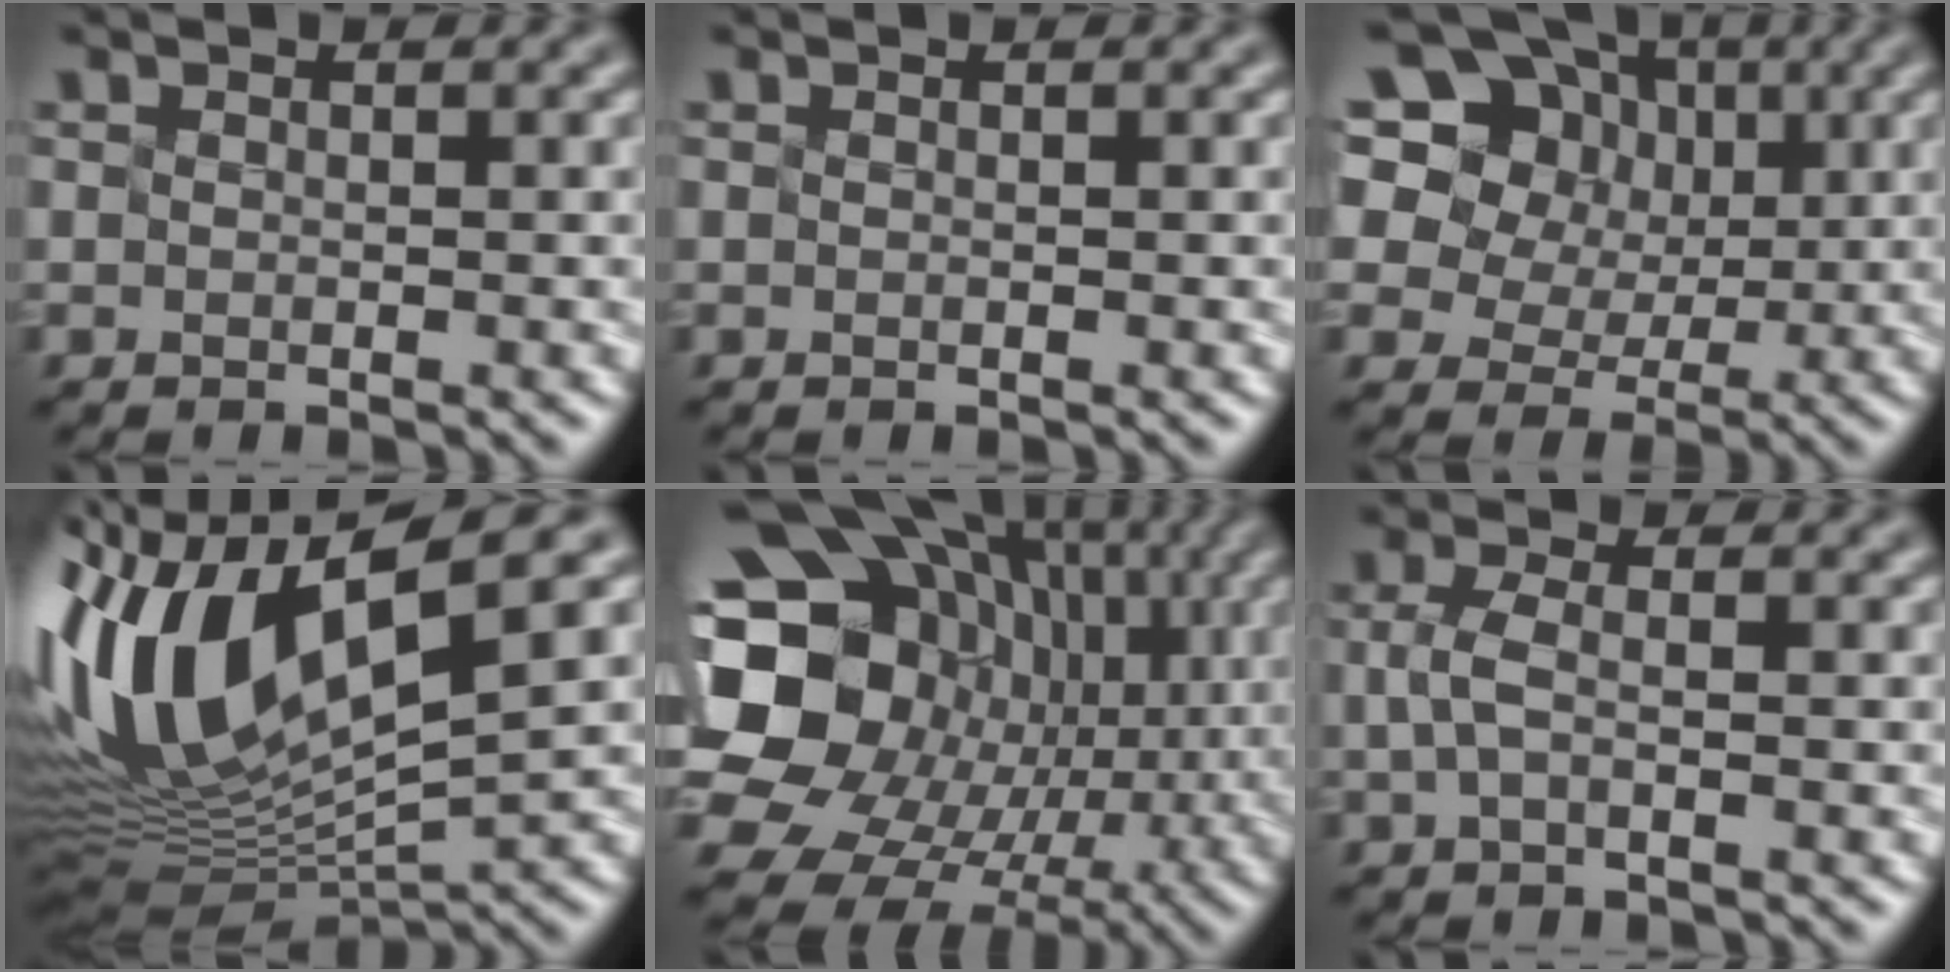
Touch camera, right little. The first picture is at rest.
{"total": 0.0}
{"total": 16.8, "force": [7.3, 13.1, 7.5], "torque": [-0.184, 0.070, 0.123]}
{"total": 12.6, "force": [1.9, 4.4, 11.6], "torque": [-0.249, 0.007, 0.053]}
{"total": 18.9, "force": [1.7, 16.4, 9.2], "torque": [-0.185, 0.003, 0.034]}
{"total": 1.3, "force": [-0.9, 0.3, 1.0], "torque": [-0.035, 0.003, -0.010]}